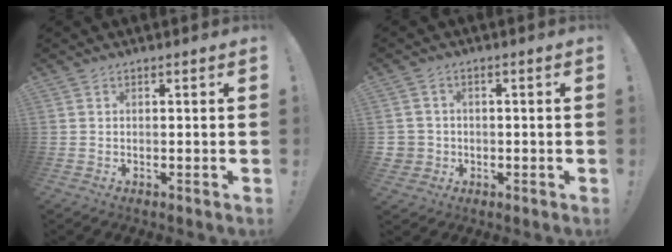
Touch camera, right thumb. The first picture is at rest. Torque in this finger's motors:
{"motor_torque": [0.18, 0.28, -0.36, 0.20, -0.06]}